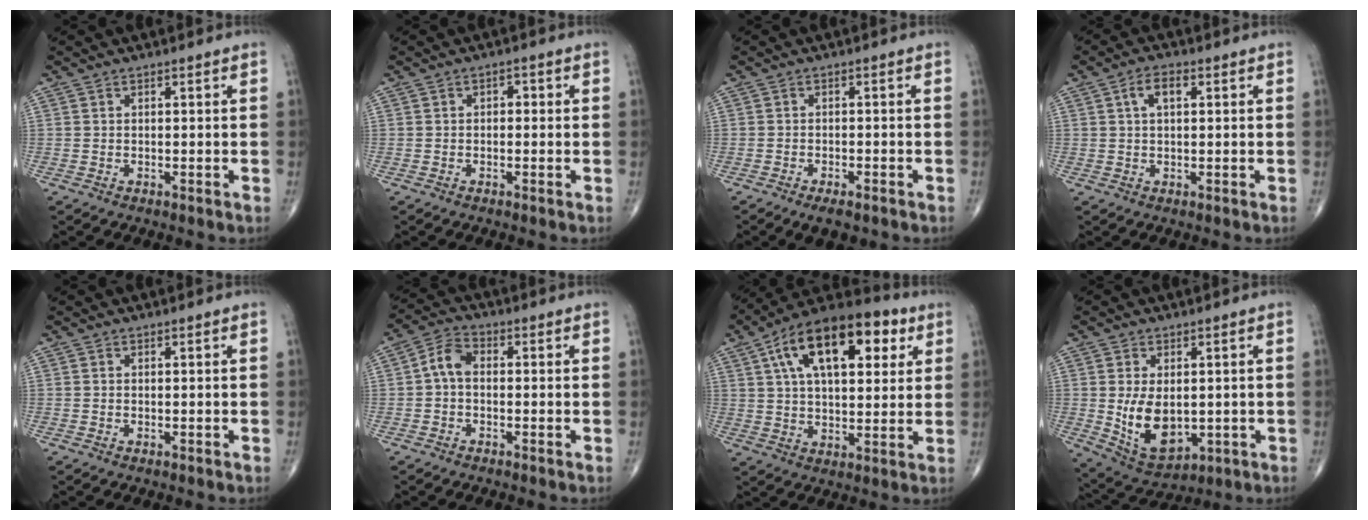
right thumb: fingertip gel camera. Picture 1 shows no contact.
{"total": 1.6, "force": [0.1, 1.1, 1.2], "torque": [-0.005, 0.005, -0.005]}
{"total": 3.8, "force": [-2.6, 1.5, 2.3], "torque": [-0.031, 0.005, -0.040]}
{"total": 4.1, "force": [1.3, 2.0, 3.3], "torque": [-0.061, 0.010, 0.022]}
{"total": 0.0}
{"total": 5.2, "force": [-0.3, 3.2, 4.2], "torque": [-0.078, 0.018, -0.017]}
{"total": 21.4, "force": [8.1, 10.6, 16.7], "torque": [-0.249, 0.007, 0.125]}
{"total": 10.6, "force": [-0.4, 6.4, 8.4], "torque": [-0.129, -0.014, 0.015]}